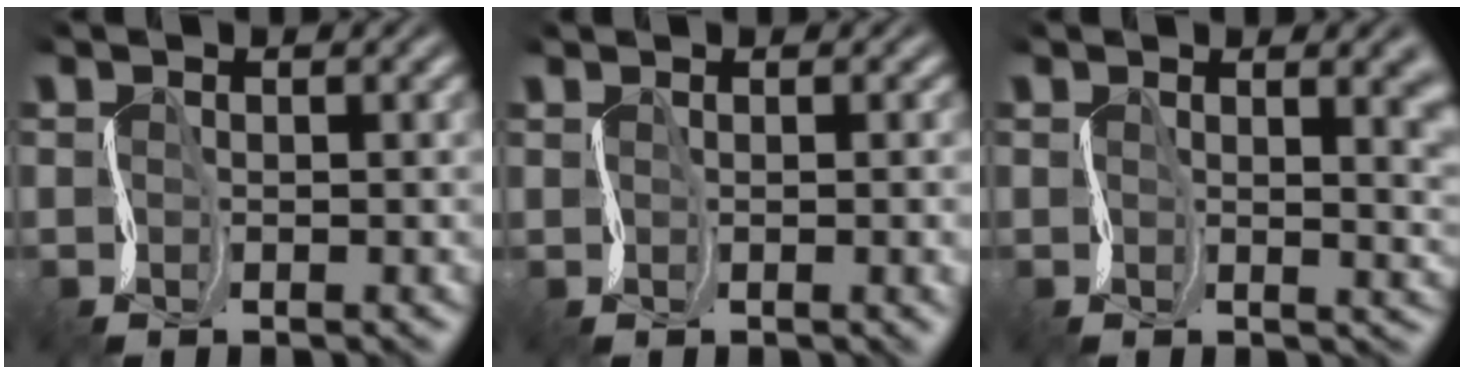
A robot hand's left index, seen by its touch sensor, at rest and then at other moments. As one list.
[{"total": 1.4, "force": [0.4, 0.7, 1.1], "torque": [-0.001, 0.003, 0.008]}, {"total": 6.4, "force": [1.7, 3.4, 5.1], "torque": [-0.032, 0.000, 0.023]}]